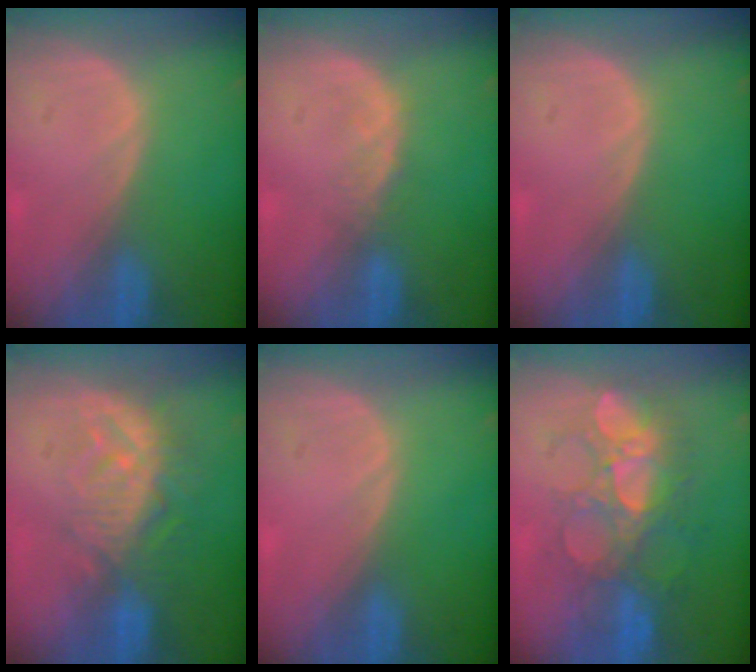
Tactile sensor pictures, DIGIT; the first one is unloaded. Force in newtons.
{"total": 1.4, "press": 1.4, "slide": 0.2}
{"total": 0.0}
{"total": 9.3, "press": 8.1, "slide": 4.5}
{"total": 0.0}
{"total": 8.8, "press": 8.6, "slide": 1.5}